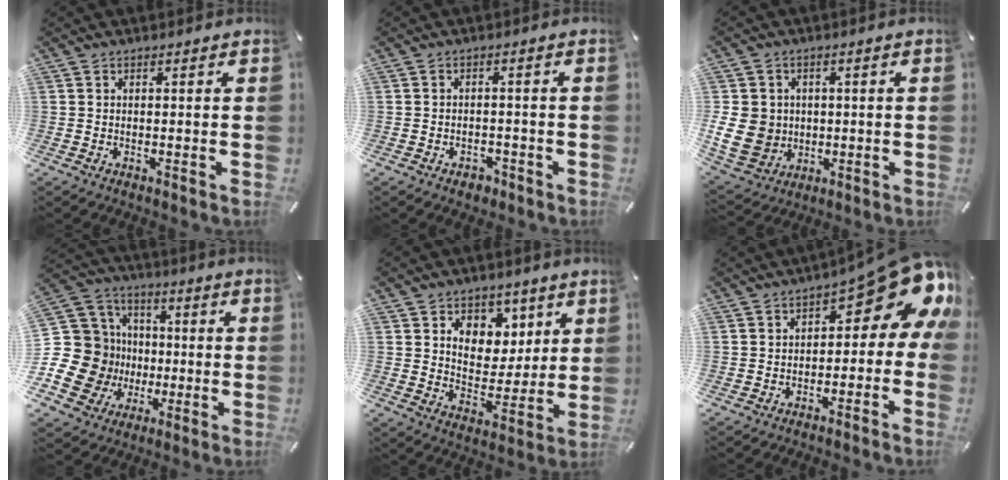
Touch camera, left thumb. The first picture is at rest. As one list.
[{"total": 2.7, "force": [-1.7, 2.0, 0.9], "torque": [-0.014, 0.009, -0.033]}, {"total": 10.9, "force": [-0.1, 9.9, 4.4], "torque": [-0.100, 0.002, 0.000]}, {"total": 19.8, "force": [-3.0, 18.4, 6.7], "torque": [-0.149, 0.005, -0.027]}, {"total": 8.9, "force": [4.1, 7.6, 2.3], "torque": [-0.017, -0.038, 0.071]}, {"total": 13.0, "force": [5.6, 5.9, 10.1], "torque": [-0.123, -0.050, 0.088]}]